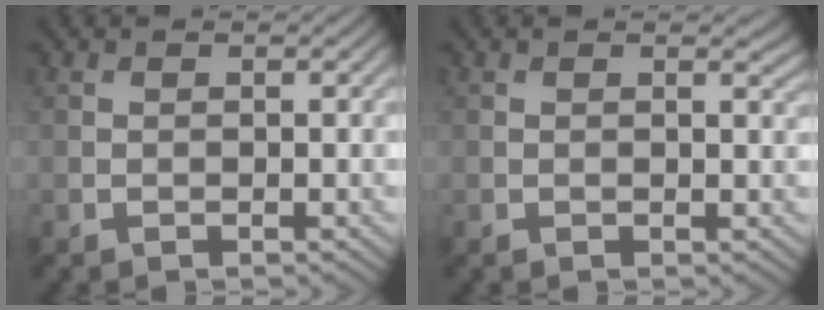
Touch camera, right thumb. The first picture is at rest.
{"total": 0.9, "force": [0.6, 0.1, 0.7], "torque": [-0.008, -0.004, 0.009]}